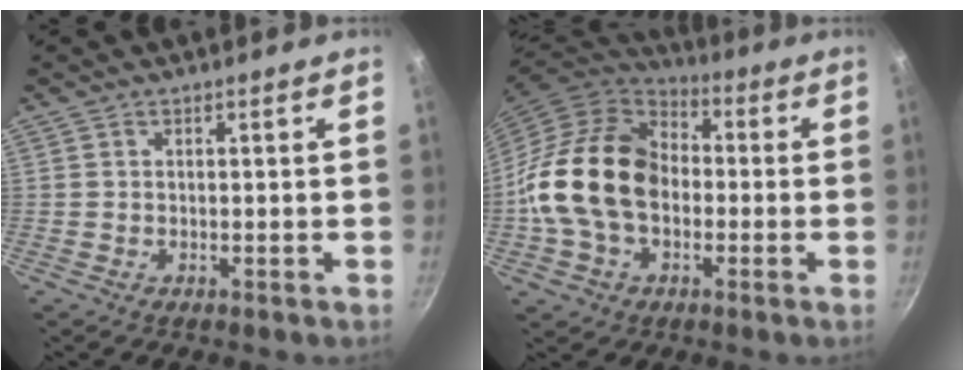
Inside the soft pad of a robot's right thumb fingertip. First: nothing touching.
{"total": 19.6, "force": [-1.6, 14.2, 13.4], "torque": [-0.217, 0.037, -0.039]}